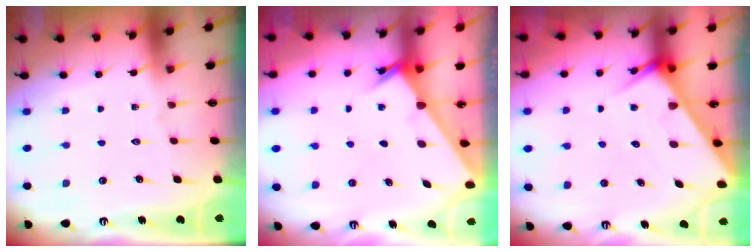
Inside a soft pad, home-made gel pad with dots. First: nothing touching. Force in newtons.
{"total": 2.1, "press": 2.1, "slide": 0.3}
{"total": 4.9, "press": 4.8, "slide": 0.5}